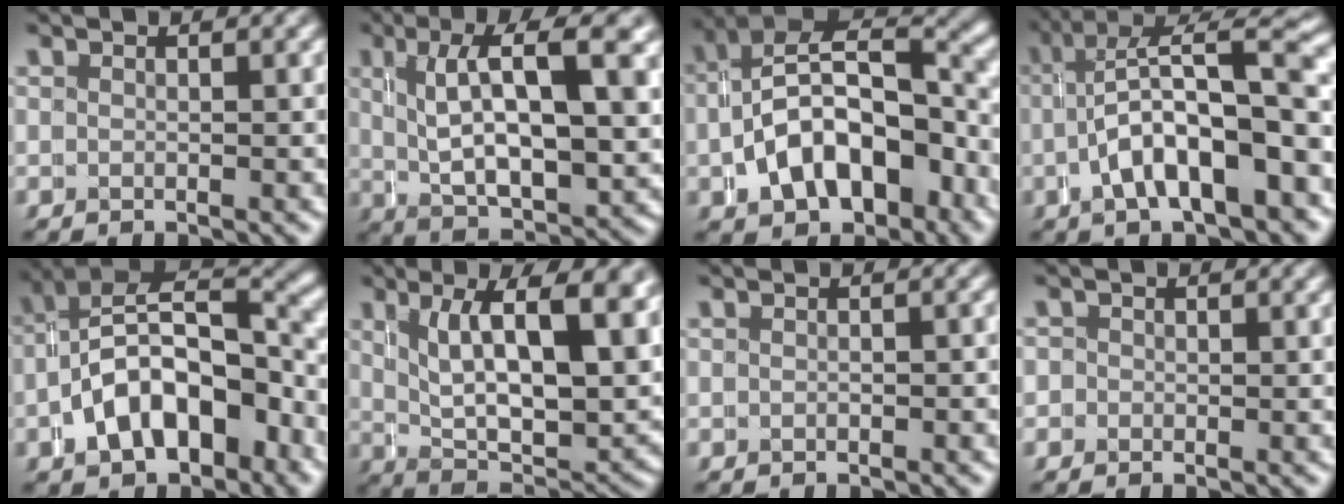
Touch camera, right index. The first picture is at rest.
{"total": 7.8, "force": [1.8, 2.5, 7.2], "torque": [-0.110, 0.008, 0.031]}
{"total": 10.1, "force": [-1.6, 6.5, 7.5], "torque": [-0.137, -0.009, -0.020]}
{"total": 10.1, "force": [-1.2, 4.1, 9.2], "torque": [-0.138, 0.004, -0.013]}
{"total": 9.0, "force": [-1.8, 5.5, 6.9], "torque": [-0.119, -0.002, -0.026]}
{"total": 9.5, "force": [2.1, 3.5, 8.6], "torque": [-0.130, -0.008, 0.040]}
{"total": 0.5, "force": [-0.4, 0.3, 0.2], "torque": [0.002, 0.004, -0.009]}
{"total": 1.2, "force": [-0.3, 1.2, -0.1], "torque": [0.005, 0.007, -0.017]}